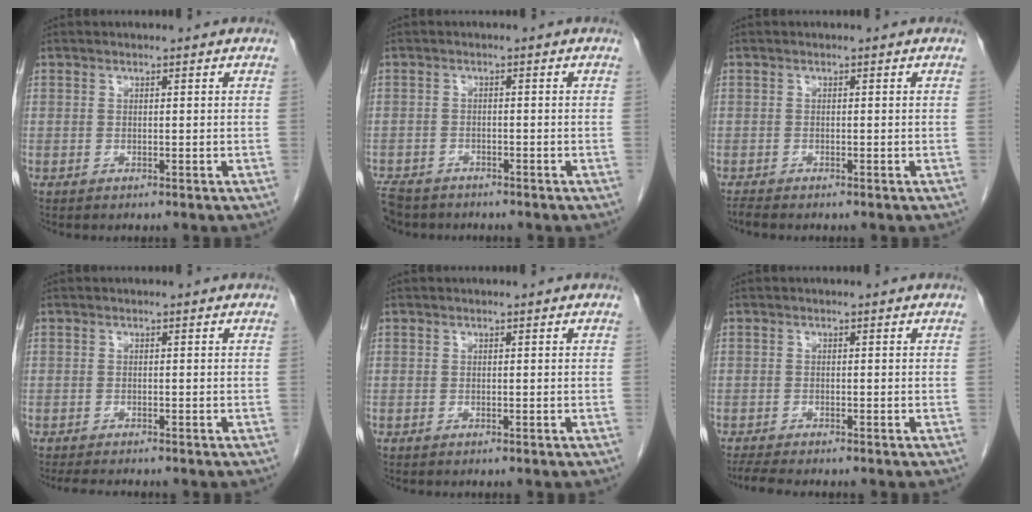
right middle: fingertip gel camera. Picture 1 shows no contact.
{"total": 6.4, "force": [-5.3, 3.0, 1.8], "torque": [-0.038, -0.011, -0.089]}
{"total": 0.9, "force": [-0.8, -0.1, 0.2], "torque": [-0.012, -0.005, -0.018]}
{"total": 3.1, "force": [-2.8, 0.4, 1.4], "torque": [-0.020, -0.008, -0.042]}
{"total": 0.0}
{"total": 3.1, "force": [-2.7, 0.1, 1.5], "torque": [-0.028, -0.009, -0.046]}